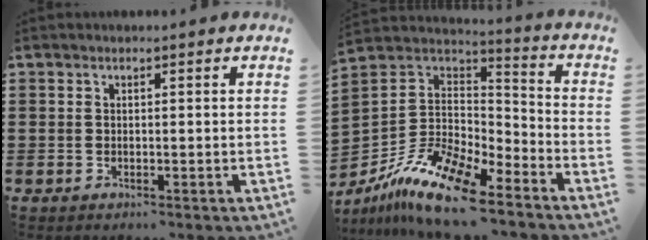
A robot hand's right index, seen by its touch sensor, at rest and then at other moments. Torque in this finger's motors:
{"motor_torque": [0.15, 0.22, -0.13, -0.11]}